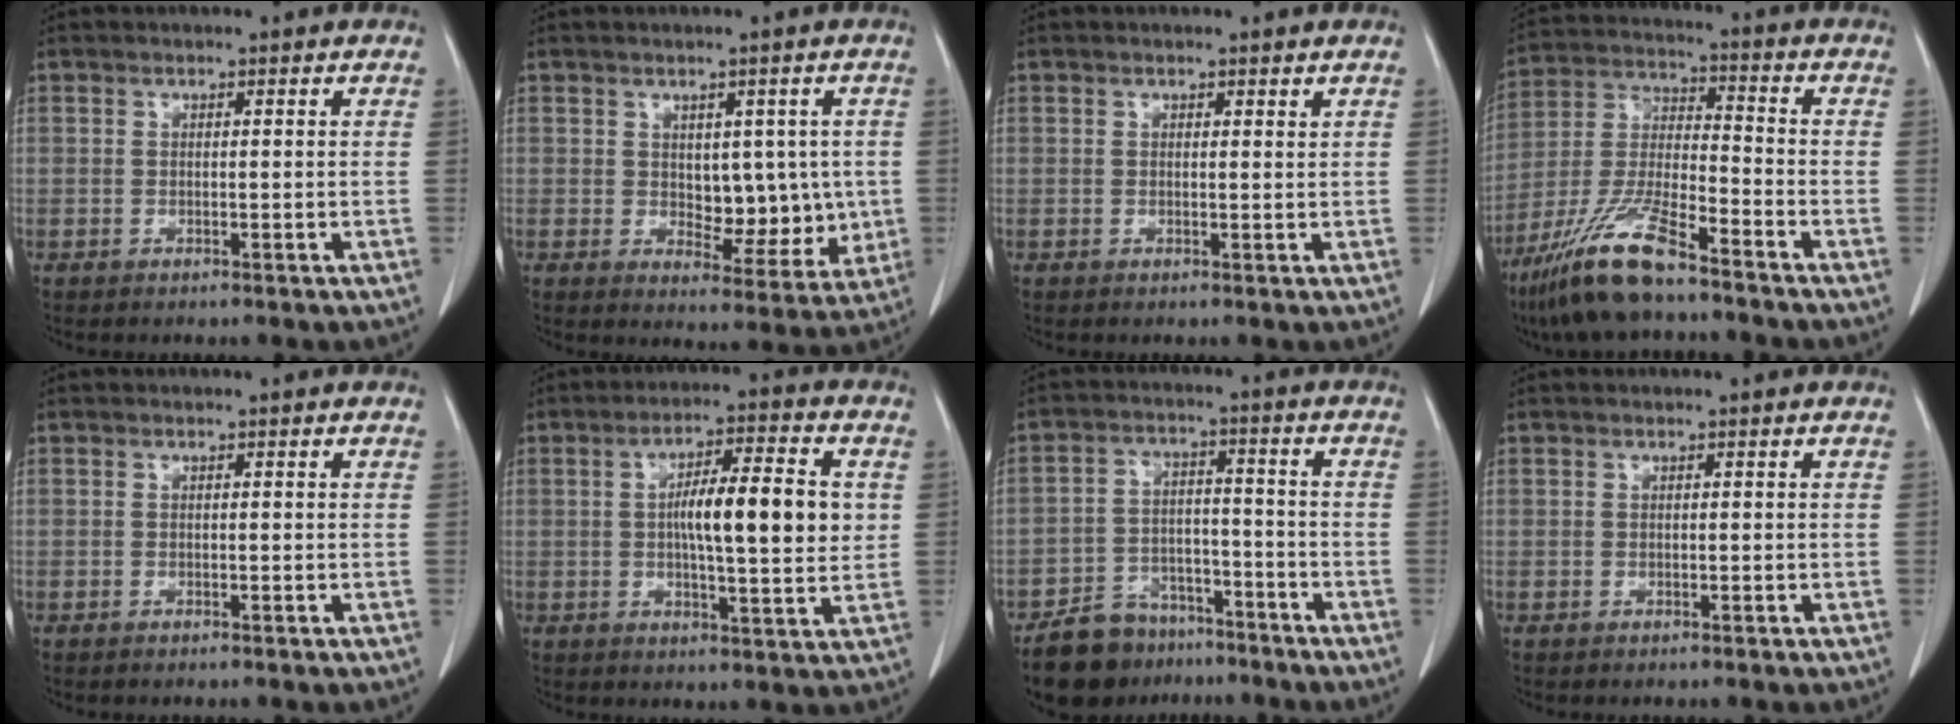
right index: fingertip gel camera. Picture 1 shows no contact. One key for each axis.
{"total": 7.4, "fx": 0.5, "fy": 4.5, "fz": 5.9, "tx": -0.060, "ty": 0.003, "tz": 0.023}
{"total": 0.5, "fx": 0.5, "fy": 0.1, "fz": 0.2, "tx": -0.004, "ty": -0.002, "tz": 0.006}
{"total": 13.2, "fx": -9.6, "fy": 1.6, "fz": 8.9, "tx": -0.191, "ty": -0.023, "tz": -0.182}
{"total": 0.0}
{"total": 11.5, "fx": 1.3, "fy": 2.0, "fz": 11.3, "tx": -0.180, "ty": 0.012, "tz": 0.016}
{"total": 9.8, "fx": -7.9, "fy": 5.3, "fz": 2.4, "tx": -0.043, "ty": 0.013, "tz": -0.132}
{"total": 0.0}